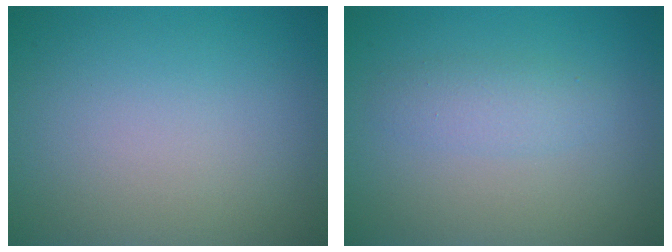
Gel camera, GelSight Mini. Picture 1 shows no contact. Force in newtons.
{"total": 1.9, "press": 1.9, "slide": 0.0}